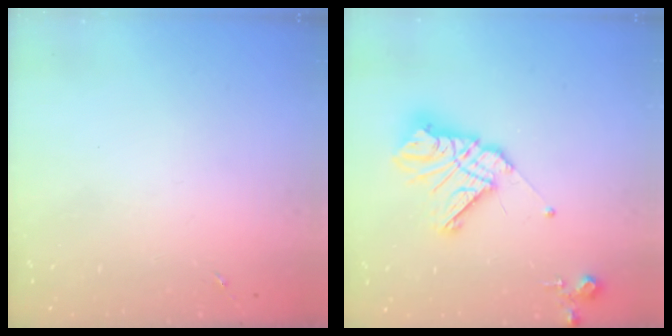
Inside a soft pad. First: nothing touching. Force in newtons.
{"total": 14.7, "press": 14.6, "slide": 1.4}